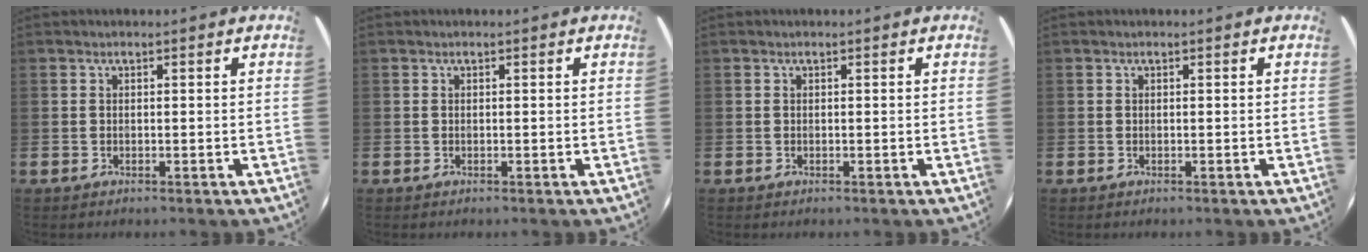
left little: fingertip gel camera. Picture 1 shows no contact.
{"total": 0.0}
{"total": 0.0}
{"total": 0.0}